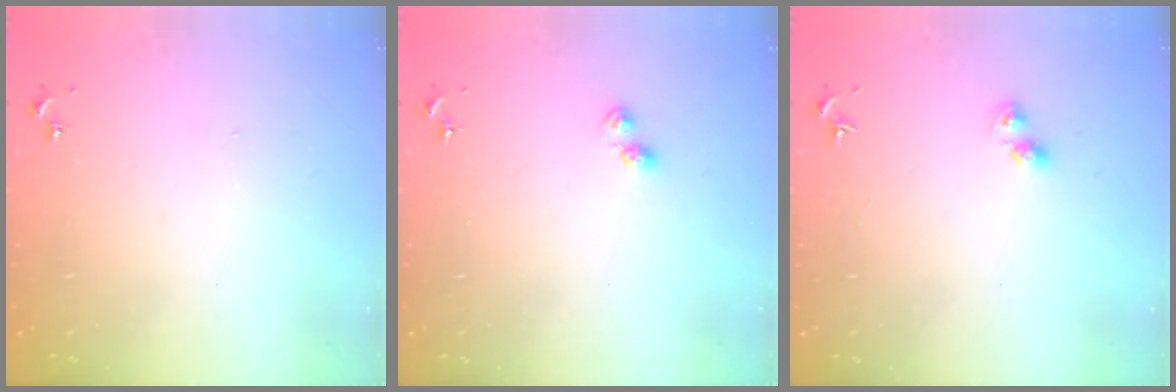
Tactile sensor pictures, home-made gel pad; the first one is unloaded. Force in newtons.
{"total": 3.6, "press": 3.5, "slide": 0.4}
{"total": 4.2, "press": 4.2, "slide": 0.4}